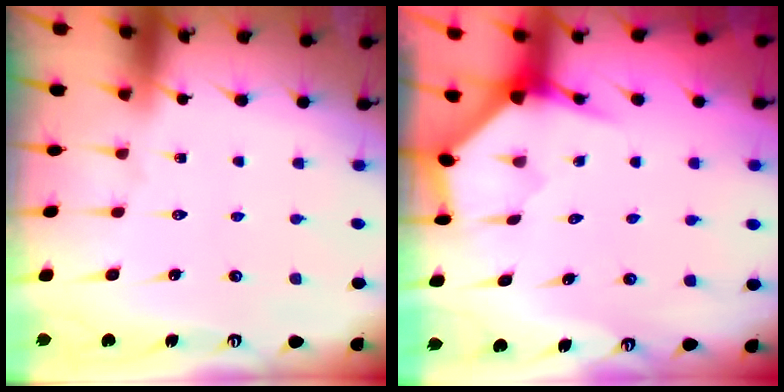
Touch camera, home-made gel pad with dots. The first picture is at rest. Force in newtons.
{"total": 3.9, "press": 3.9, "slide": 0.4}